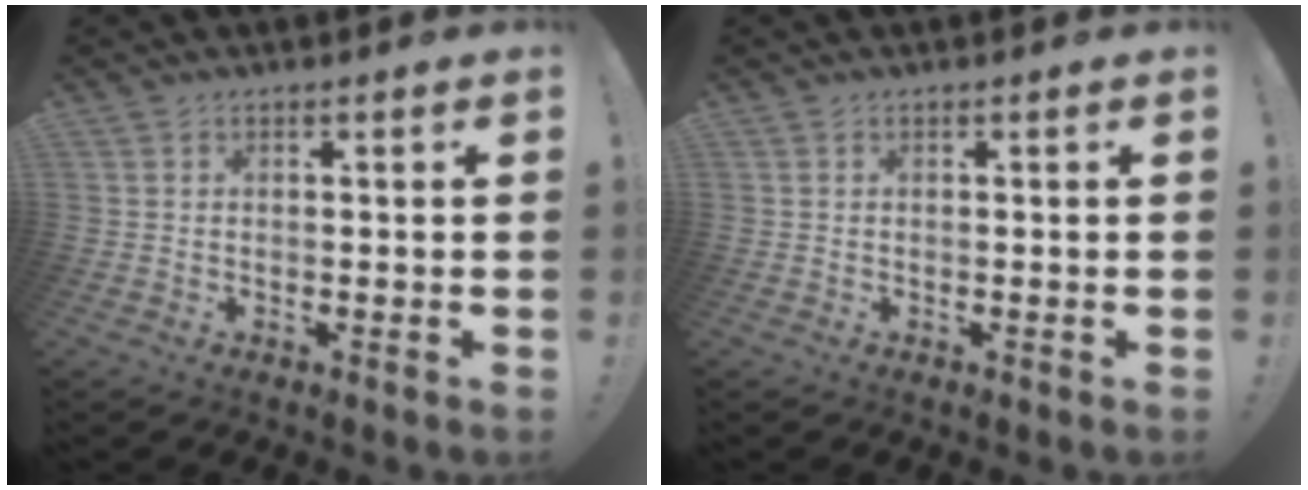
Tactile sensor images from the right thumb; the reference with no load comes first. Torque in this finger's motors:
{"motor_torque": [0.00, 0.00, 0.00, 0.00, 0.00]}